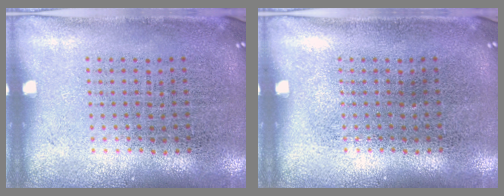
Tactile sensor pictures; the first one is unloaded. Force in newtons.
{"total": 0.0}